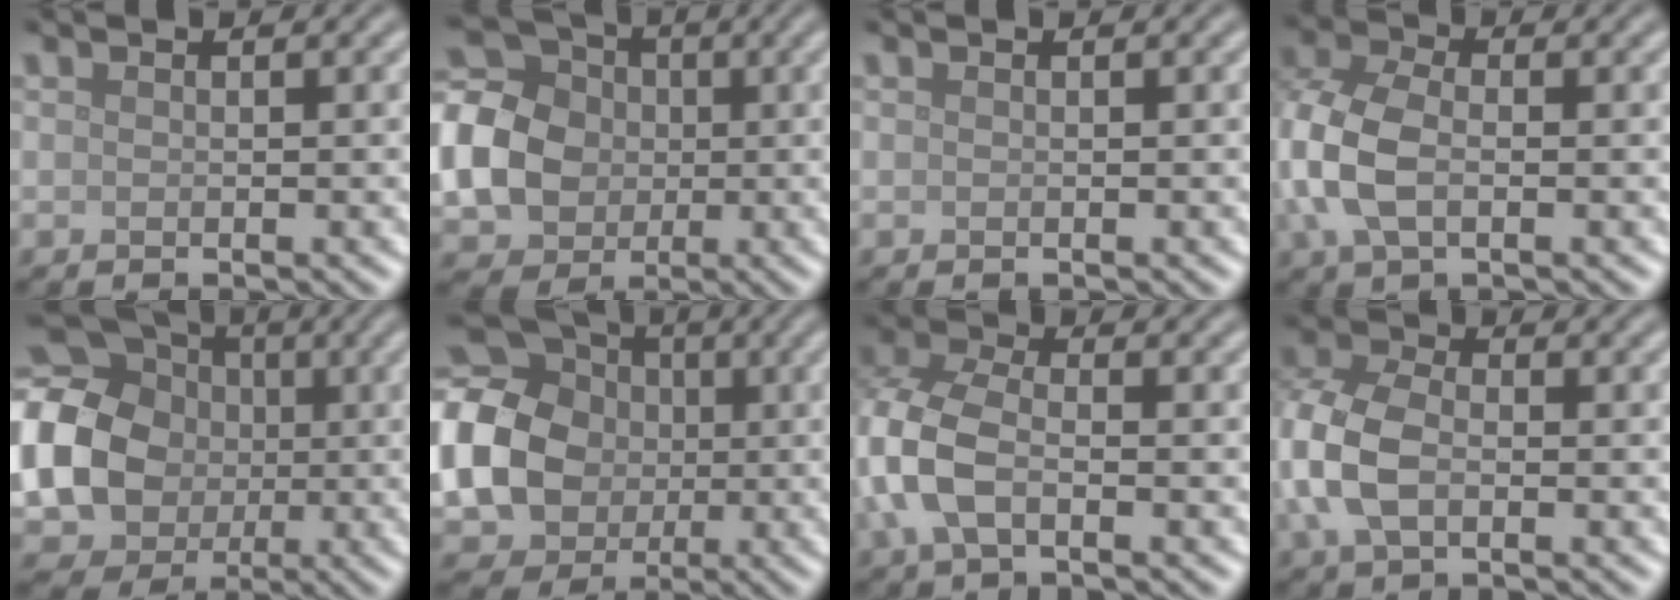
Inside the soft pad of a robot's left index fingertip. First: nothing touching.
{"total": 8.6, "force": [-0.8, 7.2, 4.6], "torque": [-0.123, 0.001, -0.023]}
{"total": 0.0}
{"total": 6.3, "force": [-0.6, 4.1, 4.8], "torque": [-0.127, 0.000, -0.022]}
{"total": 21.2, "force": [0.2, 19.4, 8.7], "torque": [-0.235, 0.009, -0.051]}
{"total": 17.7, "force": [0.0, 15.8, 8.1], "torque": [-0.215, 0.007, -0.047]}
{"total": 6.0, "force": [-1.1, 3.6, 4.7], "torque": [-0.126, 0.005, -0.031]}
{"total": 6.3, "force": [-0.8, 4.3, 4.6], "torque": [-0.124, 0.000, -0.025]}